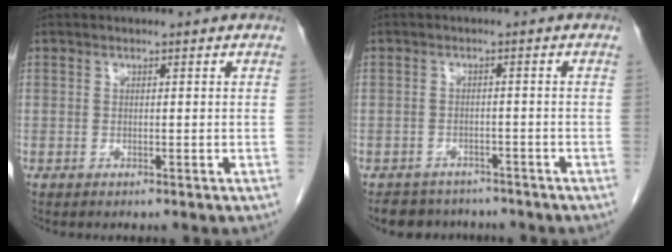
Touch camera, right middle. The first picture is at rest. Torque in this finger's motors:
{"motor_torque": [0.09, -0.09, -0.05, 0.00]}